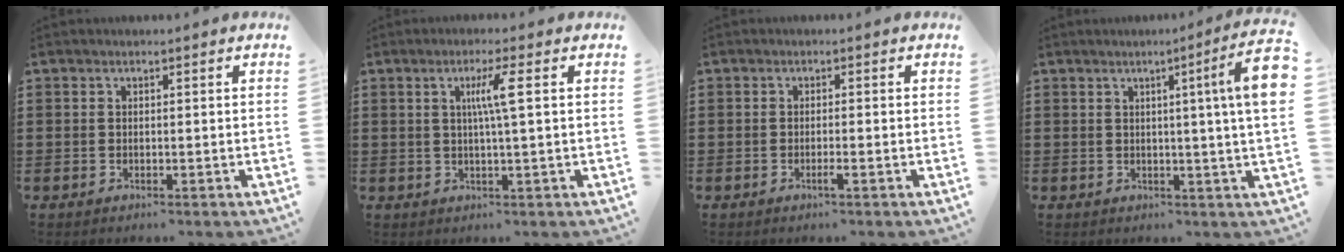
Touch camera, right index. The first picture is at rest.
{"total": 4.5, "force": [0.9, -0.3, 4.4], "torque": [-0.085, -0.001, 0.010]}
{"total": 1.5, "force": [-0.8, -0.2, 1.2], "torque": [-0.021, -0.007, -0.014]}
{"total": 7.9, "force": [1.8, -0.4, 7.6], "torque": [-0.117, -0.013, 0.023]}